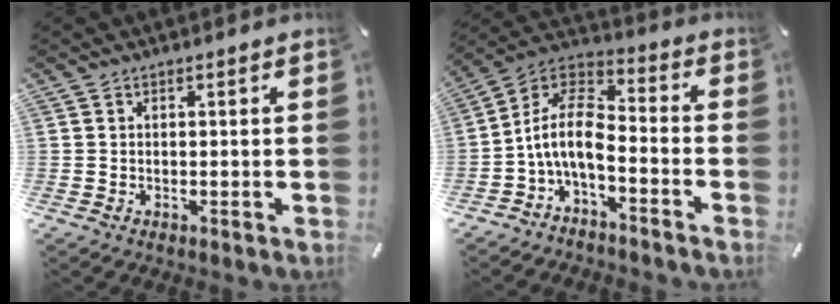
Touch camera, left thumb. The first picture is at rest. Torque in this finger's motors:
{"motor_torque": [-0.33, 1.23, 1.10, 0.67, 0.42]}